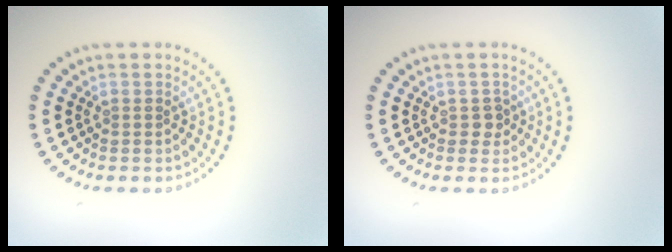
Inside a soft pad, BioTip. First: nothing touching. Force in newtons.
{"total": 1.1, "press": 1.0, "slide": 0.5}